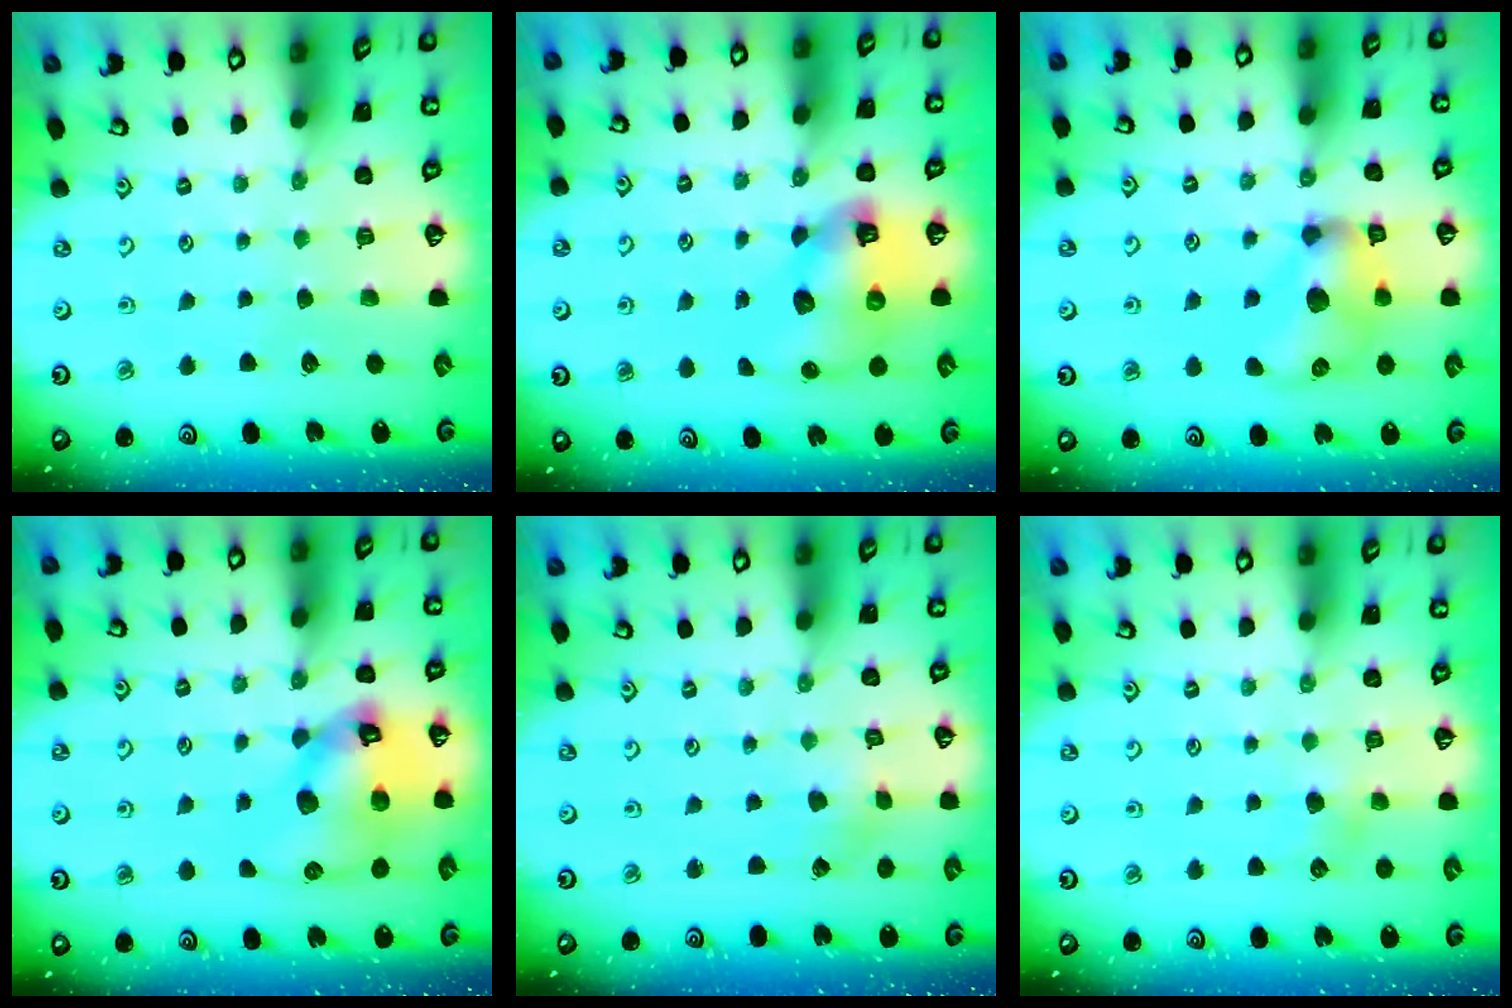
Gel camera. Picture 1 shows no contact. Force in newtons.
{"total": 11.5, "press": 11.3, "slide": 1.6}
{"total": 16.3, "press": 16.2, "slide": 1.1}
{"total": 15.4, "press": 15.3, "slide": 2.1}
{"total": 1.4, "press": 1.3, "slide": 0.3}
{"total": 4.5, "press": 4.5, "slide": 0.4}